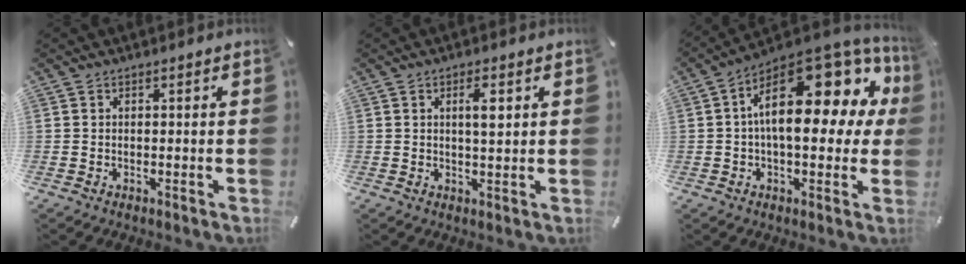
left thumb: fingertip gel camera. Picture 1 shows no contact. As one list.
[{"total": 4.3, "force": [1.1, 1.1, 4.0], "torque": [-0.067, -0.002, 0.013]}, {"total": 23.4, "force": [6.0, 11.6, 19.4], "torque": [-0.290, -0.042, 0.106]}]